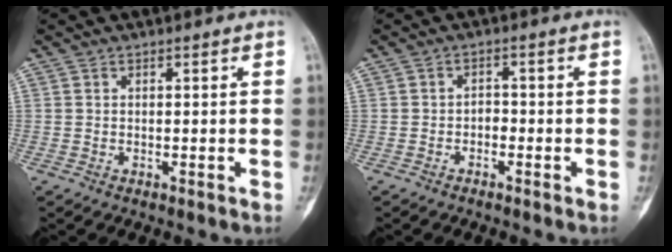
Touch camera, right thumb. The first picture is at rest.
{"total": 1.7, "force": [-1.0, 1.1, 0.9], "torque": [-0.004, 0.015, -0.020]}